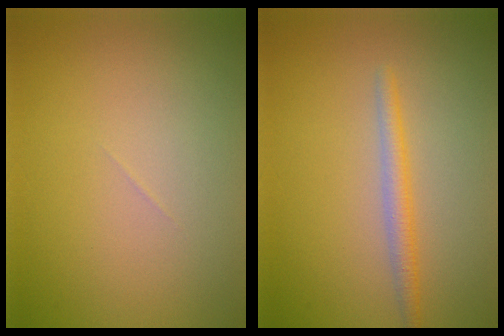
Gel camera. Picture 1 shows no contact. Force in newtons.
{"total": 1.9, "press": 1.9, "slide": 0.1}